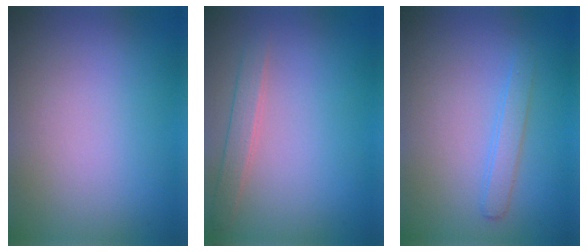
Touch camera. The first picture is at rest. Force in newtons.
{"total": 1.7, "press": 1.7, "slide": 0.1}
{"total": 1.7, "press": 1.7, "slide": 0.1}